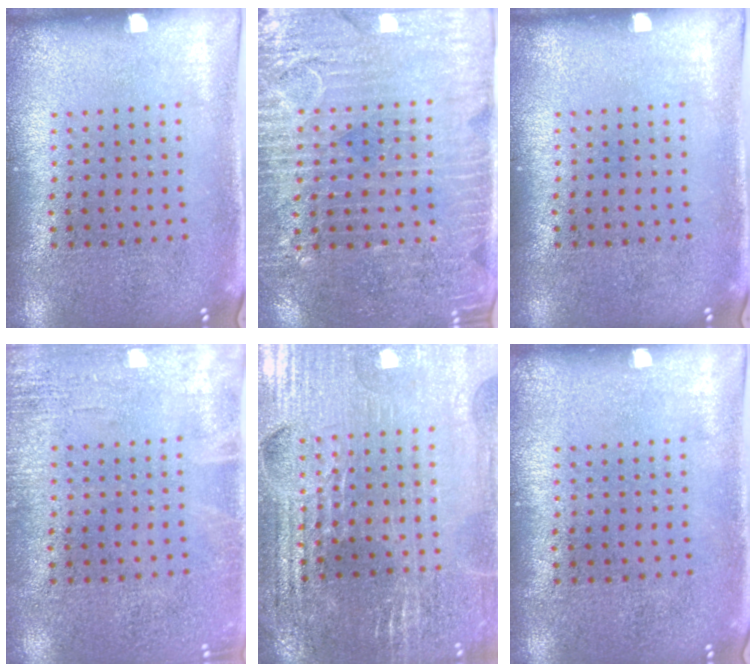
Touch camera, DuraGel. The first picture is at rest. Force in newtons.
{"total": 3.6, "press": 3.2, "slide": 1.7}
{"total": 0.0}
{"total": 1.7, "press": 1.7, "slide": 0.3}
{"total": 3.2, "press": 3.2, "slide": 0.4}
{"total": 0.0}